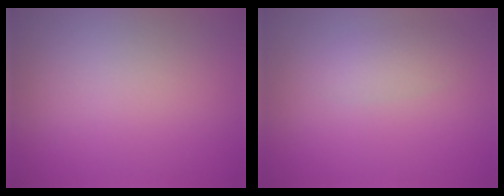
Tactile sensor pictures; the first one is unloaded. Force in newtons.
{"total": 1.8, "press": 1.8, "slide": 0.1}